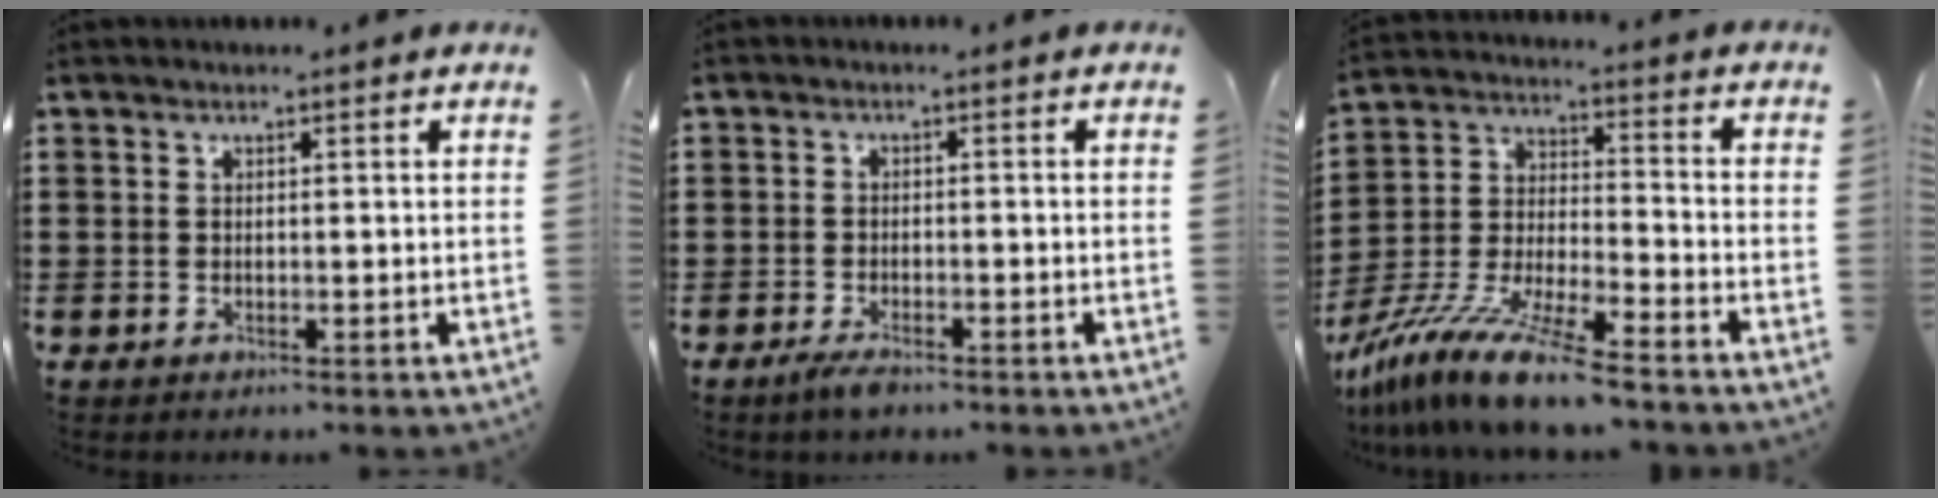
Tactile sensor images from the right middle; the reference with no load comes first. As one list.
[{"total": 2.2, "force": [-1.7, 0.7, 1.2], "torque": [-0.030, 0.000, -0.034]}, {"total": 12.5, "force": [-11.0, 0.0, 5.9], "torque": [-0.119, 0.012, -0.218]}]